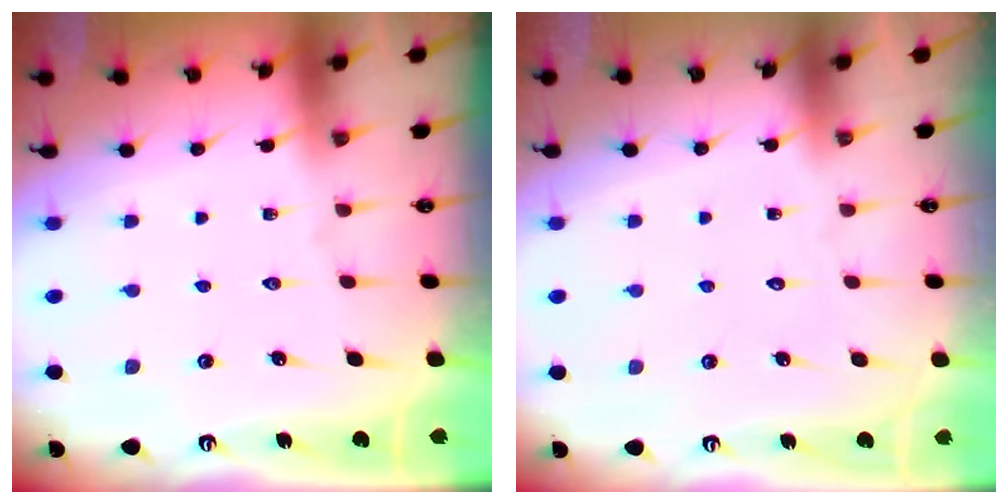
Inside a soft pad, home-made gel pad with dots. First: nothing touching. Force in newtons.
{"total": 1.8, "press": 1.8, "slide": 0.1}